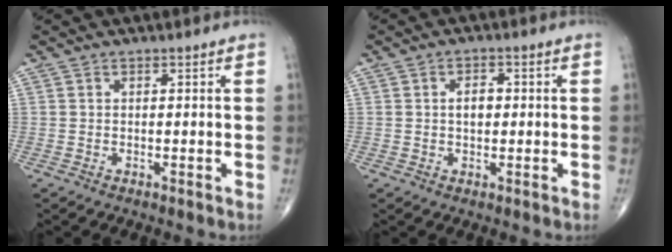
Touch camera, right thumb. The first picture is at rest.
{"total": 3.3, "force": [0.3, 2.1, 2.5], "torque": [-0.035, 0.006, 0.005]}